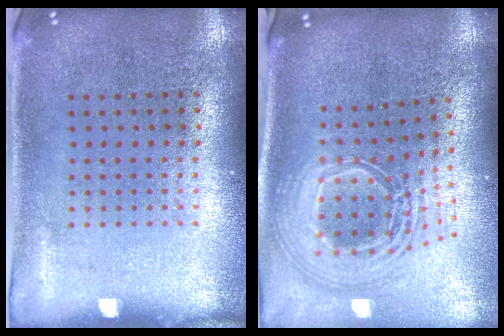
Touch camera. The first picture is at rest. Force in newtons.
{"total": 2.6, "press": 1.8, "slide": 1.8}